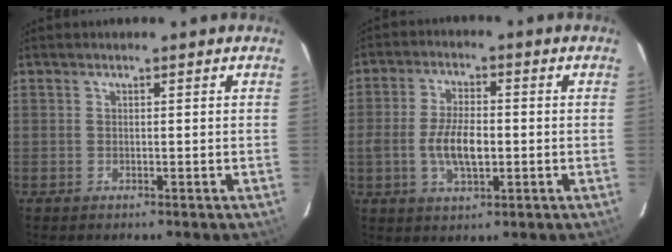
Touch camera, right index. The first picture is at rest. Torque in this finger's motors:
{"motor_torque": [0.97, -0.38, 0.40, 0.16]}